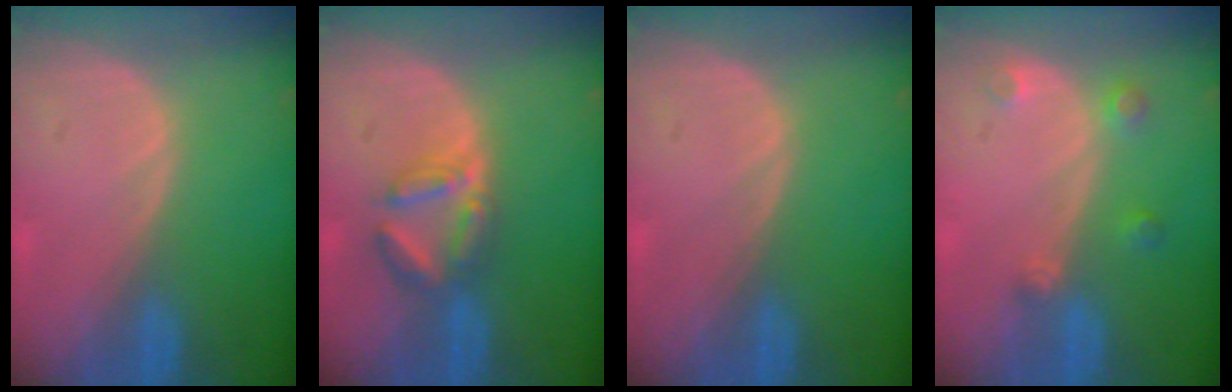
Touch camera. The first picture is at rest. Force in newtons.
{"total": 5.0, "press": 5.0, "slide": 0.5}
{"total": 0.0}
{"total": 2.8, "press": 2.7, "slide": 0.7}